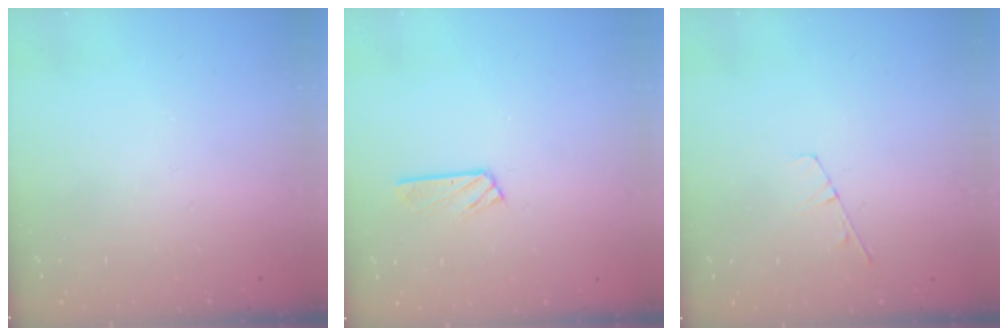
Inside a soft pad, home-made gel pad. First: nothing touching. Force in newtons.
{"total": 3.6, "press": 3.6, "slide": 0.4}
{"total": 3.1, "press": 3.1, "slide": 0.4}